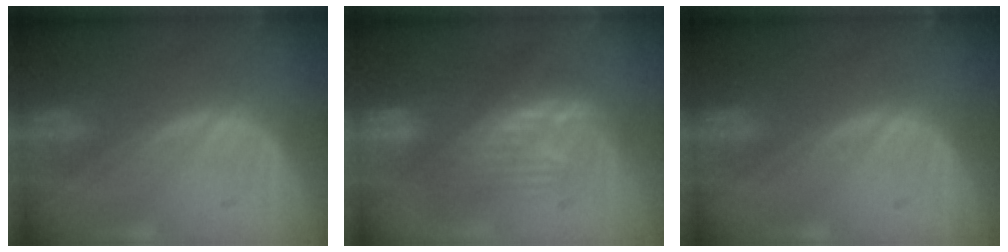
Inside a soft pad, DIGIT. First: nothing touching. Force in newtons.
{"total": 8.4, "press": 8.1, "slide": 1.9}
{"total": 0.0}